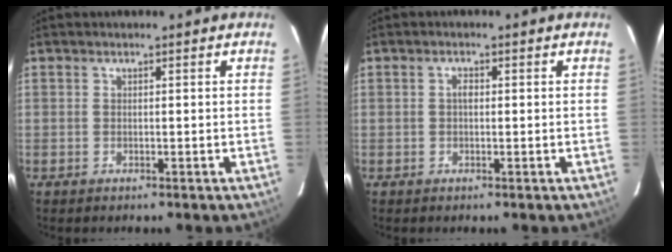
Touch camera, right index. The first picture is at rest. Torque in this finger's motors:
{"motor_torque": [0.18, -0.07, 0.09, 0.03]}